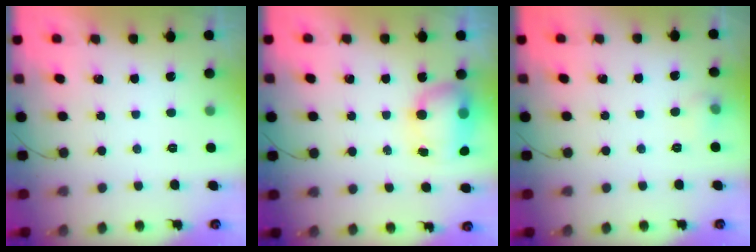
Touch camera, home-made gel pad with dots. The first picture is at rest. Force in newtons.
{"total": 11.5, "press": 9.0, "slide": 7.2}
{"total": 4.6, "press": 4.3, "slide": 1.7}